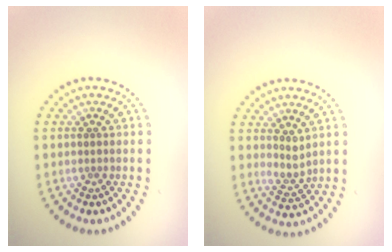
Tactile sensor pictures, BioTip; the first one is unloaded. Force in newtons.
{"total": 1.6, "press": 1.3, "slide": 1.0}